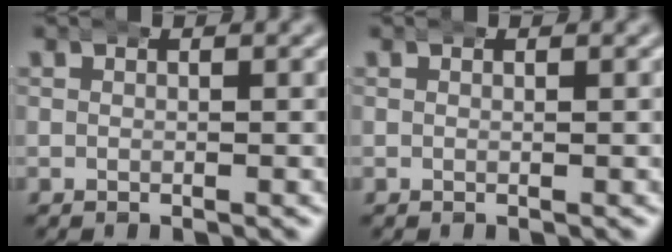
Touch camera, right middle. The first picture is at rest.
{"total": 0.0}